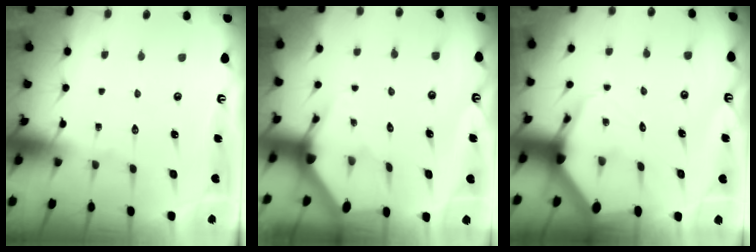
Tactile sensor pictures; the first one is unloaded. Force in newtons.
{"total": 3.0, "press": 3.0, "slide": 0.1}
{"total": 5.0, "press": 5.0, "slide": 0.6}